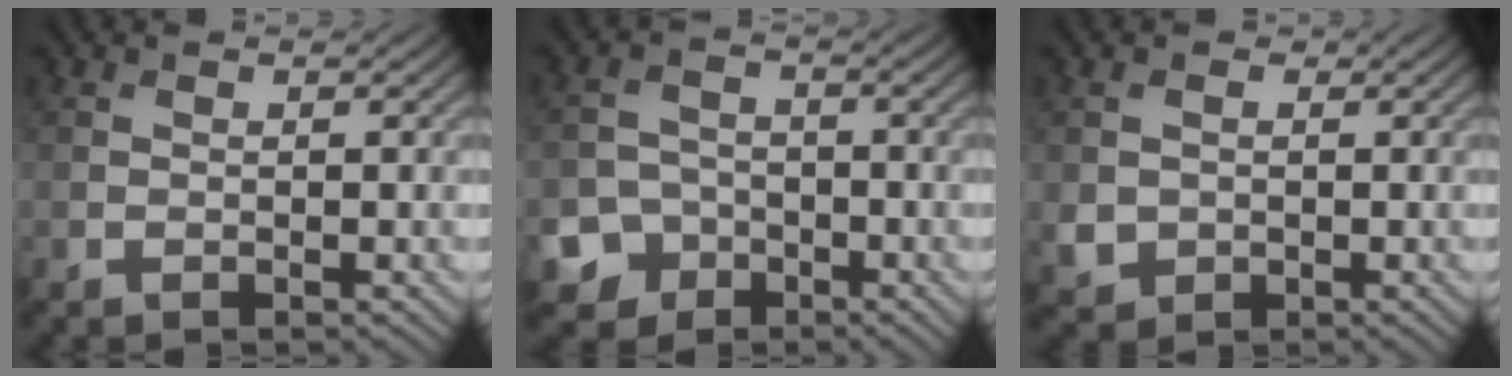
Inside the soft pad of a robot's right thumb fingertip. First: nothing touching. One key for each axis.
{"total": 5.2, "fx": -3.2, "fy": 4.0, "fz": 0.9, "tx": -0.007, "ty": -0.006, "tz": -0.069}
{"total": 2.7, "fx": -0.1, "fy": 2.6, "fz": 0.7, "tx": -0.026, "ty": -0.008, "tz": -0.004}